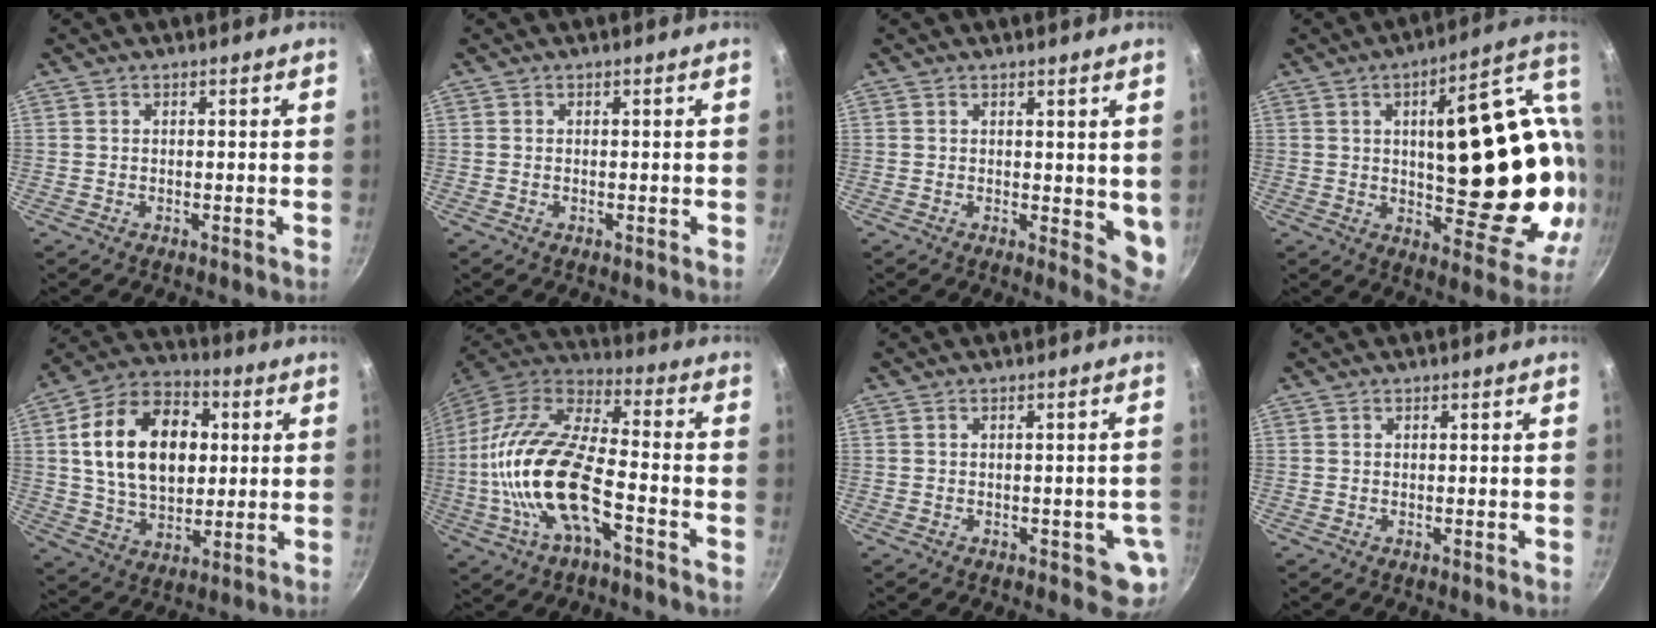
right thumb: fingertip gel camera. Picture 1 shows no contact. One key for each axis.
{"total": 0.0}
{"total": 5.1, "fx": 1.5, "fy": 2.6, "fz": 4.2, "tx": -0.042, "ty": -0.014, "tz": 0.023}
{"total": 28.1, "fx": 2.8, "fy": 11.9, "fz": 25.3, "tx": -0.301, "ty": -0.002, "tz": 0.055}
{"total": 20.2, "fx": 3.4, "fy": 13.6, "fz": 14.5, "tx": -0.217, "ty": 0.011, "tz": 0.050}
{"total": 21.4, "fx": -6.0, "fy": 9.0, "fz": 18.4, "tx": -0.358, "ty": 0.035, "tz": -0.129}
{"total": 4.0, "fx": -1.2, "fy": 2.3, "fz": 3.1, "tx": -0.017, "ty": 0.005, "tz": -0.013}
{"total": 0.0}